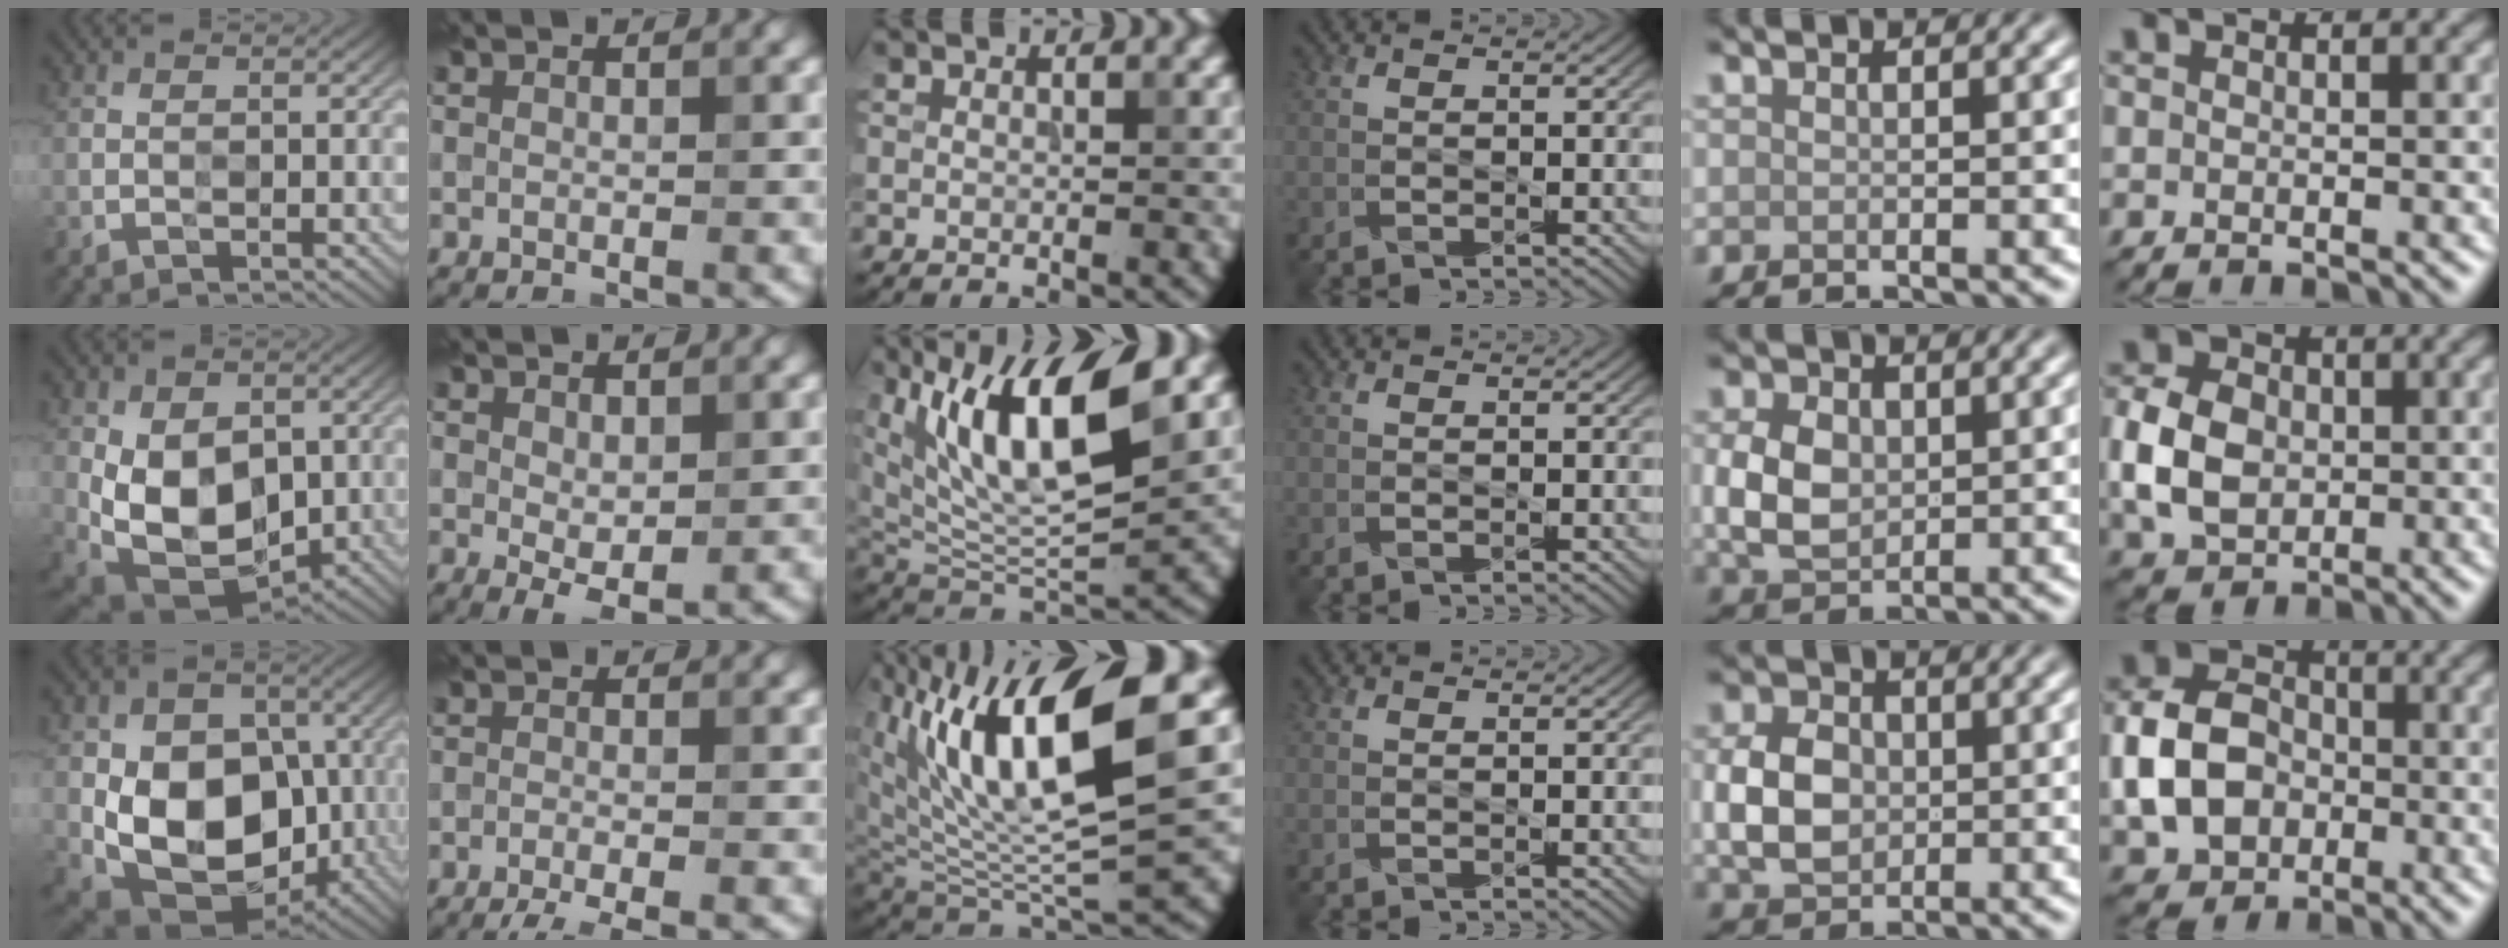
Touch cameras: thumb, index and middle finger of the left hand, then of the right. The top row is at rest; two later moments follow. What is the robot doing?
{"motion": "wipe", "object": "mirror"}